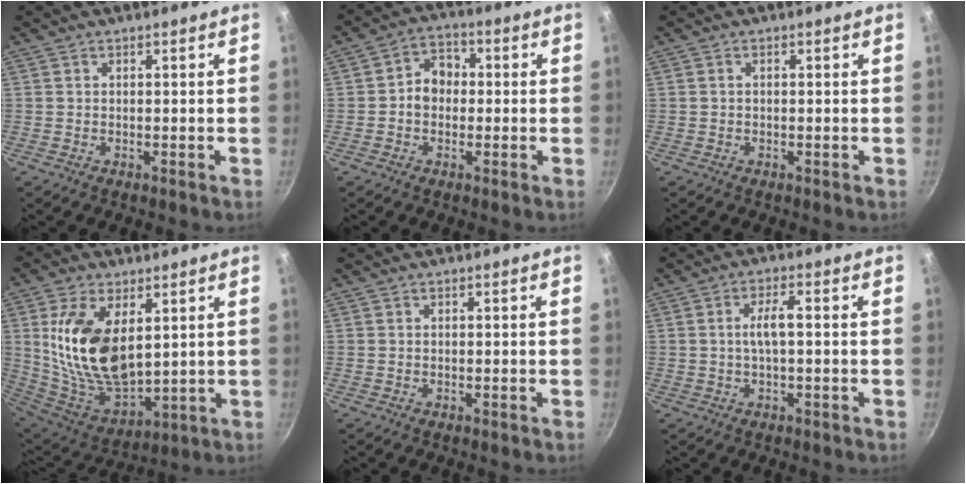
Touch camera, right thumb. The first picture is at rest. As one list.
[{"total": 6.1, "force": [-0.2, 5.0, 3.5], "torque": [-0.021, 0.018, -0.015]}, {"total": 0.6, "force": [0.0, 0.4, 0.5], "torque": [-0.010, 0.005, 0.001]}, {"total": 18.3, "force": [4.5, 10.1, 14.5], "torque": [-0.261, -0.037, 0.102]}, {"total": 0.0}, {"total": 4.1, "force": [0.0, 1.1, 4.0], "torque": [-0.079, 0.016, -0.001]}]